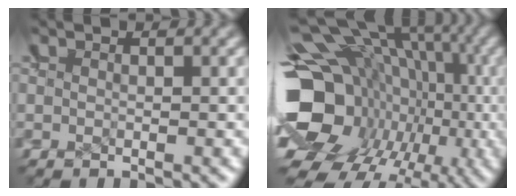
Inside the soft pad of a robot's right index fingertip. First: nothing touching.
{"total": 16.9, "force": [-2.0, 13.4, 10.1], "torque": [-0.175, -0.045, -0.022]}